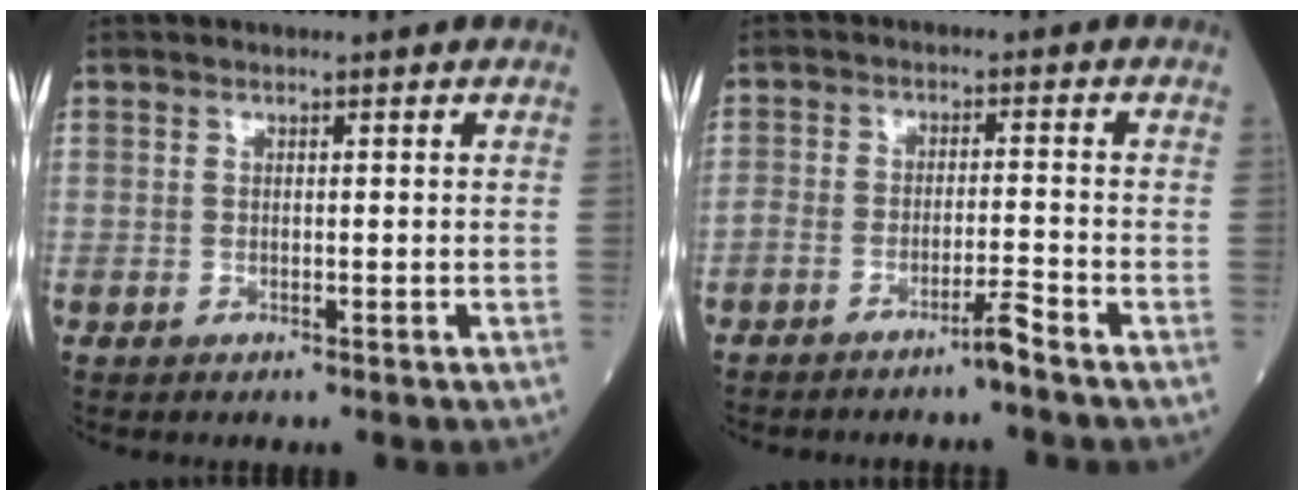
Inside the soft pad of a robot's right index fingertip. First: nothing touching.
{"total": 3.2, "force": [-2.6, -0.4, 1.8], "torque": [-0.034, -0.001, -0.051]}